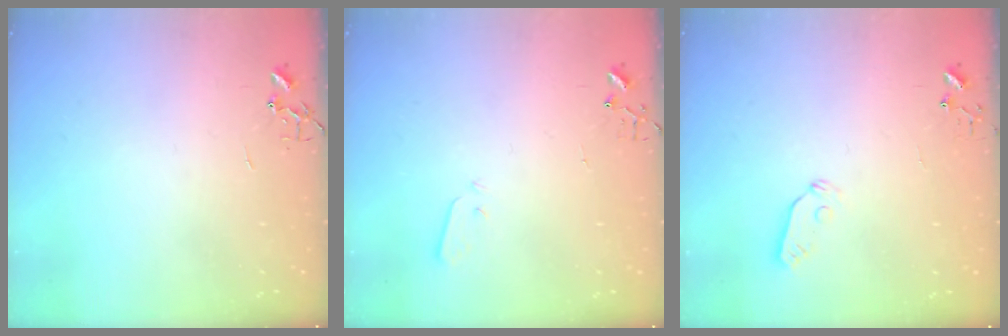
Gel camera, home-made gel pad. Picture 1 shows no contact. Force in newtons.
{"total": 2.1, "press": 2.0, "slide": 0.4}
{"total": 3.8, "press": 3.7, "slide": 0.5}